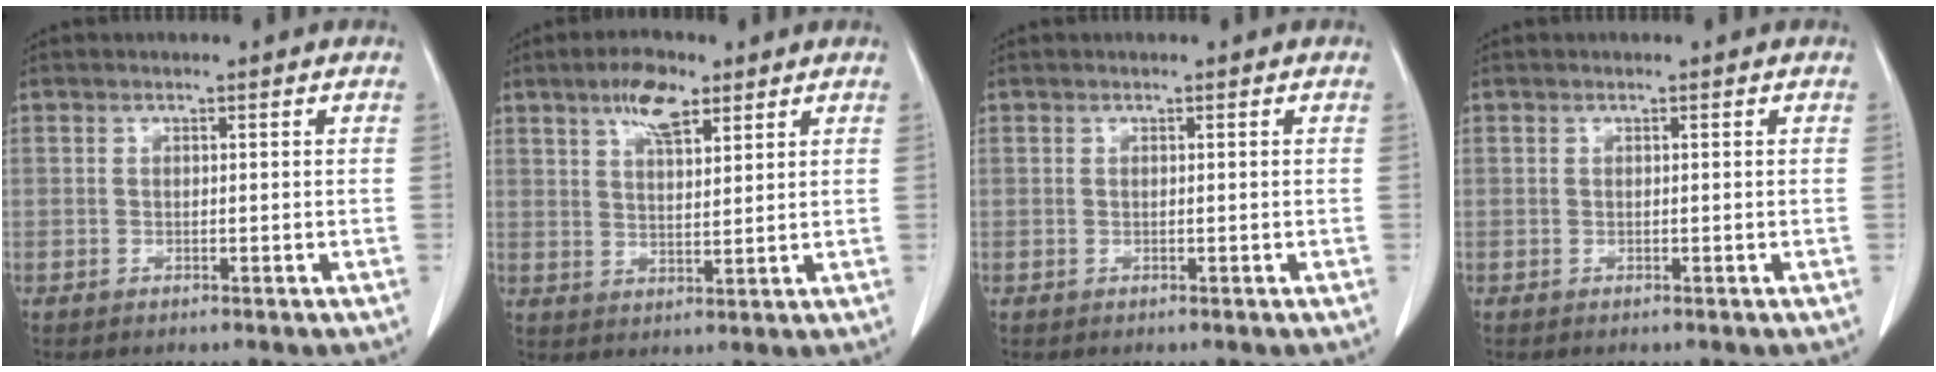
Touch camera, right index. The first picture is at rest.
{"total": 7.2, "force": [4.3, 2.7, 5.1], "torque": [-0.096, 0.006, 0.078]}
{"total": 0.0}
{"total": 0.0}